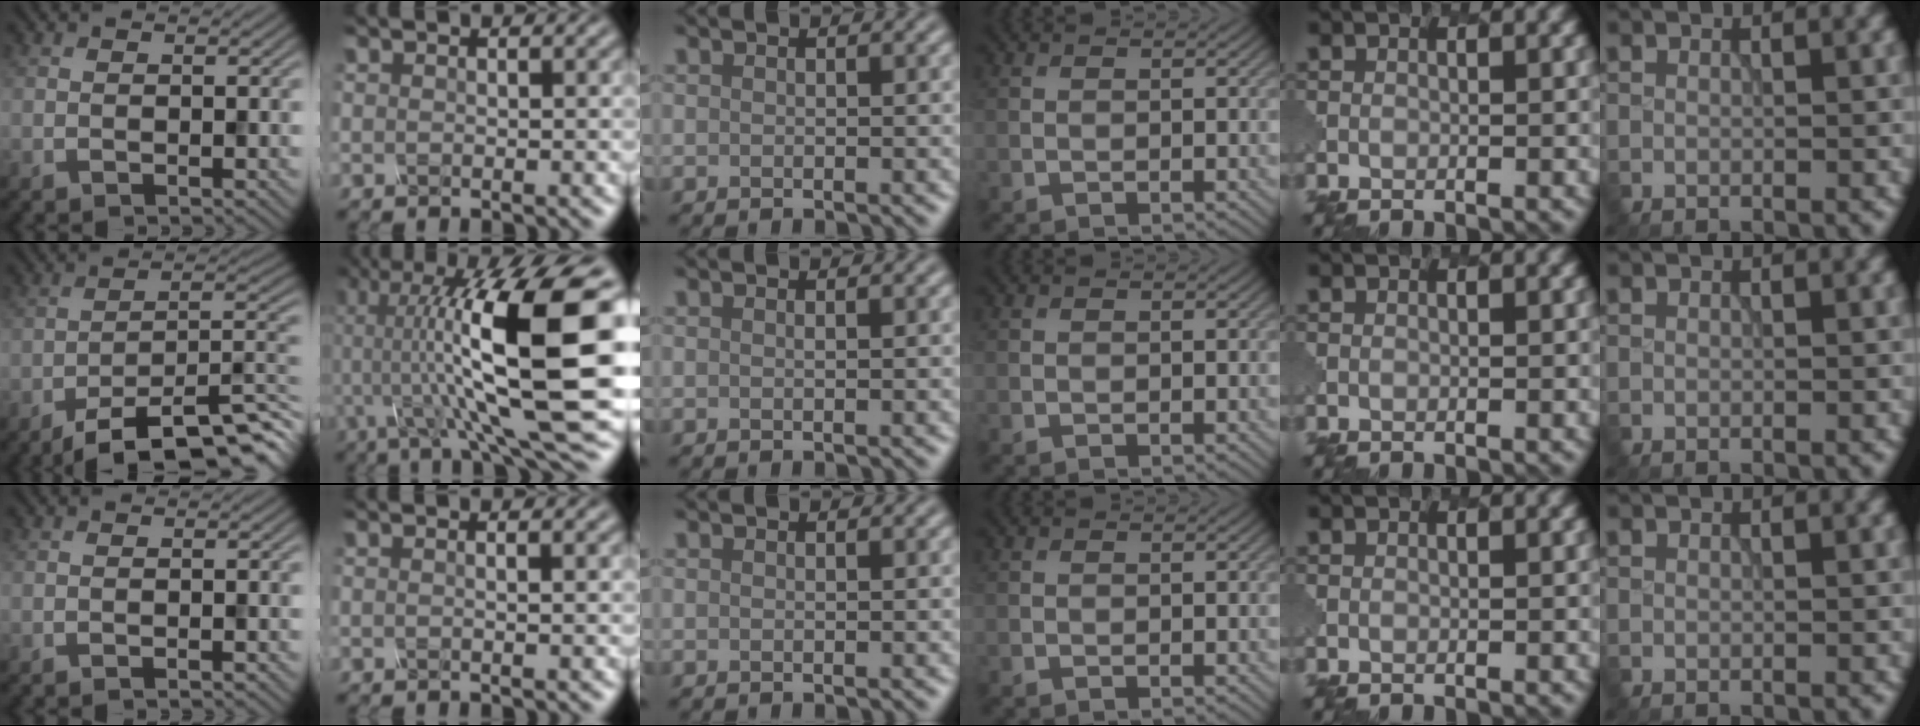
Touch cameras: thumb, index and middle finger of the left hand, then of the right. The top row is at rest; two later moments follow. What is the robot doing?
{"motion": "shake", "object": "salt shaker"}